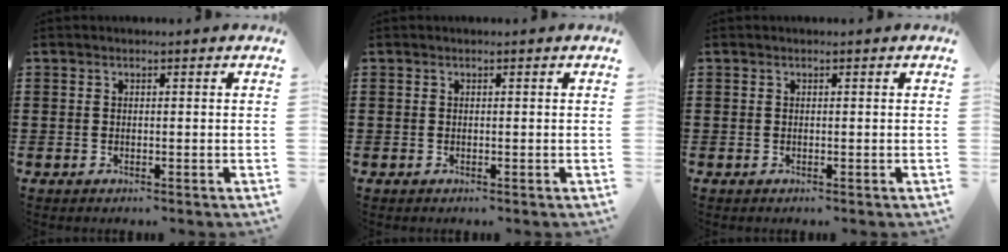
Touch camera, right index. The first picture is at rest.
{"total": 0.0}
{"total": 0.0}